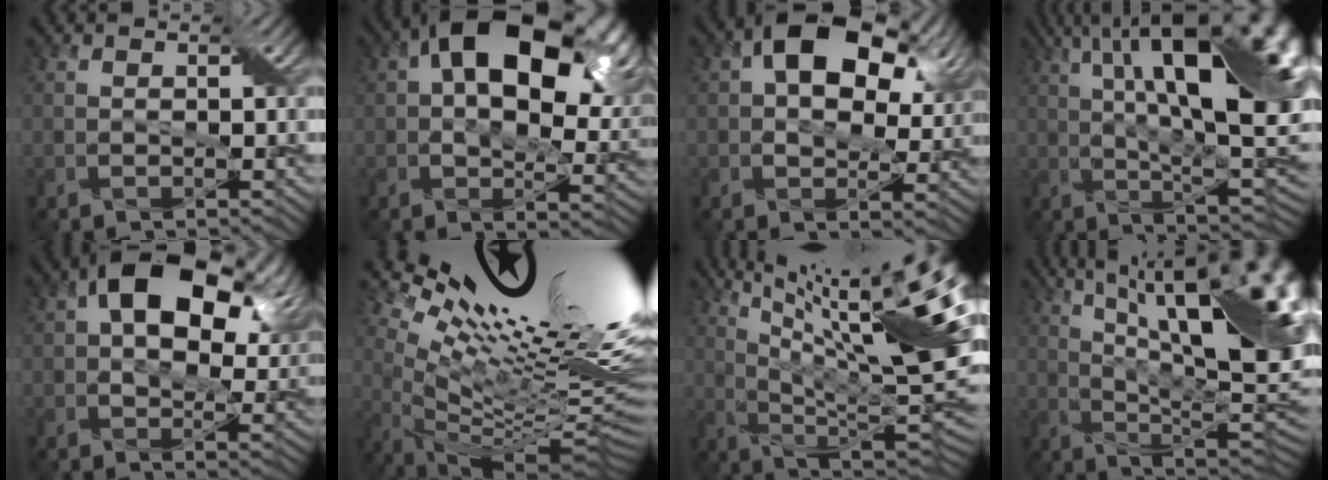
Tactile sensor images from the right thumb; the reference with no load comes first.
{"total": 19.3, "force": [6.5, 10.9, 14.5], "torque": [-0.222, 0.014, 0.105]}
{"total": 14.1, "force": [5.2, 8.3, 10.2], "torque": [-0.168, 0.007, 0.088]}
{"total": 22.1, "force": [6.5, 7.7, 19.7], "torque": [-0.267, 0.038, 0.091]}
{"total": 15.6, "force": [5.6, 9.0, 11.5], "torque": [-0.181, 0.007, 0.094]}
{"total": 19.0, "force": [9.1, 4.0, 16.2], "torque": [-0.251, 0.022, 0.151]}
{"total": 22.4, "force": [10.2, 5.7, 19.1], "torque": [-0.277, 0.041, 0.162]}
{"total": 22.5, "force": [8.6, 8.5, 18.9], "torque": [-0.255, 0.058, 0.139]}